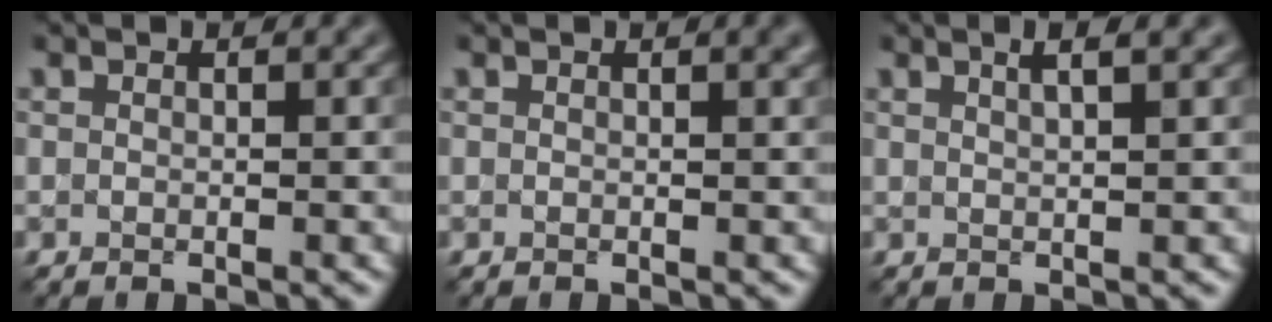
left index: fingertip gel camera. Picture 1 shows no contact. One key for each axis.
{"total": 1.0, "fx": 0.5, "fy": 0.3, "fz": 0.8, "tx": -0.005, "ty": 0.004, "tz": 0.007}
{"total": 2.6, "fx": 1.5, "fy": 0.8, "fz": 1.9, "tx": -0.010, "ty": 0.007, "tz": 0.005}